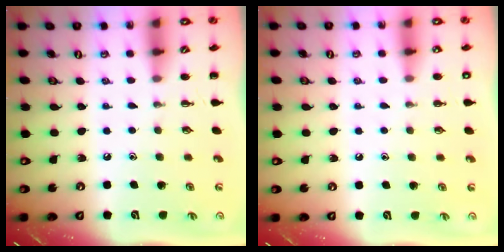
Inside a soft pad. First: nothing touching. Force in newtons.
{"total": 1.8, "press": 1.8, "slide": 0.3}